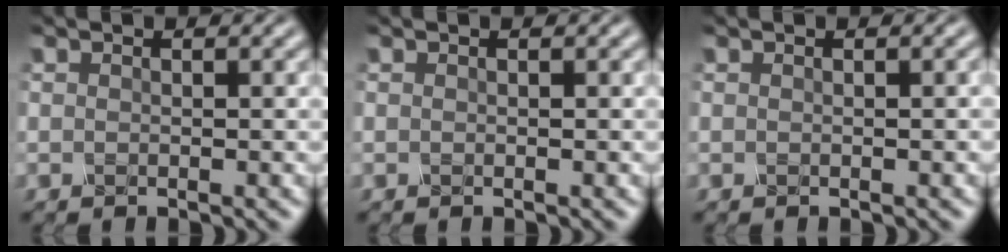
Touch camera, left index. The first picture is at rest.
{"total": 0.0}
{"total": 0.6, "force": [0.0, 0.2, 0.6], "torque": [-0.003, 0.004, -0.003]}